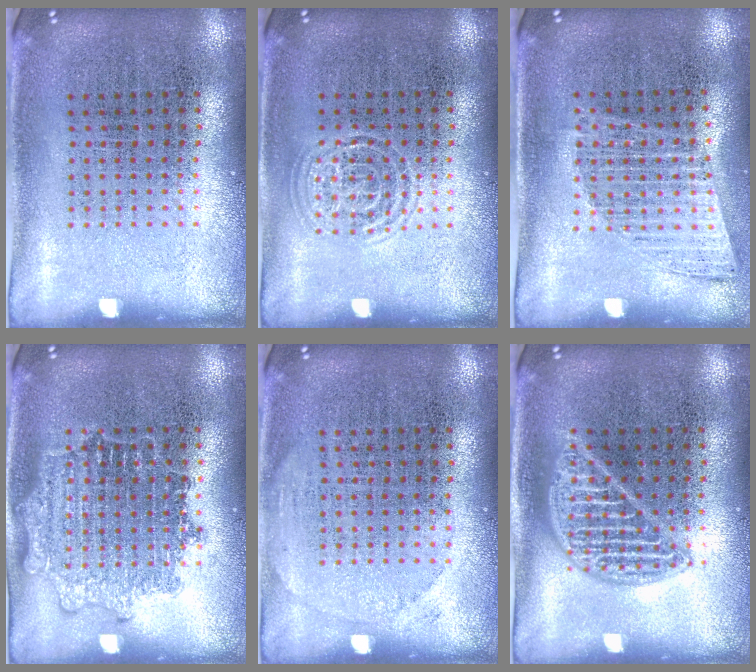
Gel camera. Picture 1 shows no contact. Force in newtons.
{"total": 1.0, "press": 1.0, "slide": 0.1}
{"total": 1.0, "press": 1.0, "slide": 0.1}
{"total": 1.4, "press": 1.4, "slide": 0.2}
{"total": 0.9, "press": 0.9, "slide": 0.1}
{"total": 2.1, "press": 2.1, "slide": 0.3}